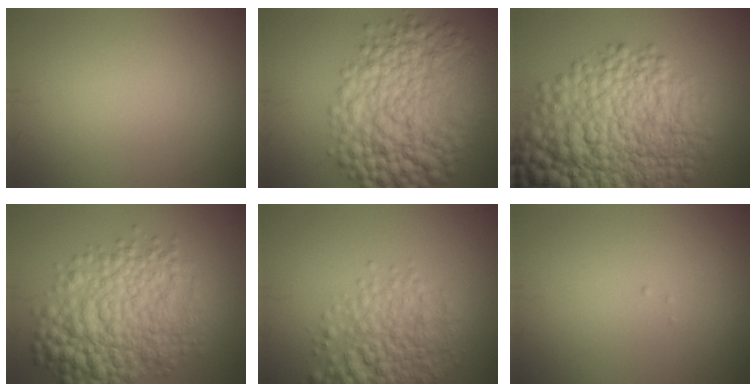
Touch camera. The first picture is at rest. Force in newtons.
{"total": 11.2, "press": 11.2, "slide": 0.0}
{"total": 13.8, "press": 13.7, "slide": 0.3}
{"total": 9.2, "press": 9.2, "slide": 0.1}
{"total": 5.6, "press": 5.6, "slide": 0.2}
{"total": 0.0}